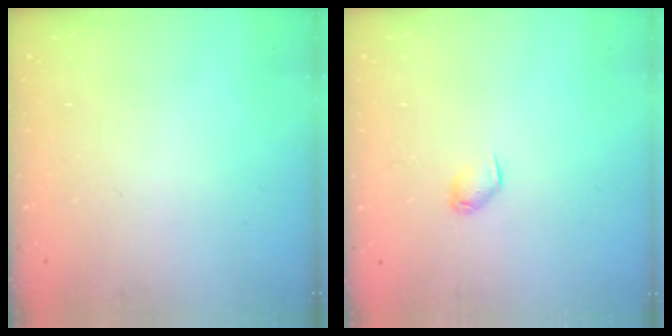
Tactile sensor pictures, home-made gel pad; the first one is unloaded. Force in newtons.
{"total": 3.4, "press": 3.3, "slide": 0.7}